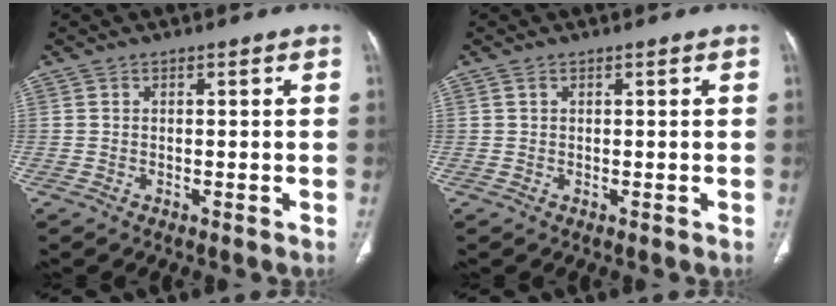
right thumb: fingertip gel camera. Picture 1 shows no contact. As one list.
[{"total": 0.6, "force": [0.3, 0.4, 0.3], "torque": [-0.008, 0.005, 0.006]}]